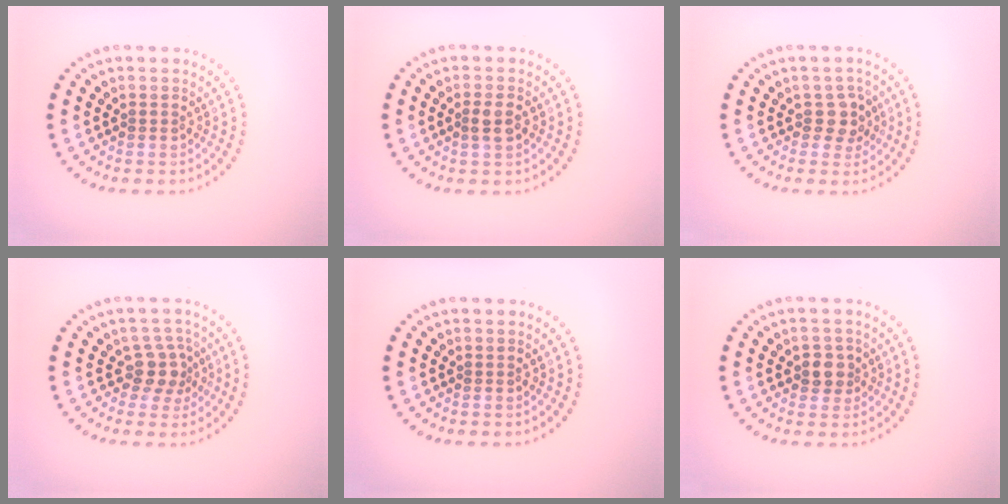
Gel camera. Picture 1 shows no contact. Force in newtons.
{"total": 1.8, "press": 1.8, "slide": 0.4}
{"total": 2.3, "press": 2.1, "slide": 0.9}
{"total": 2.7, "press": 2.1, "slide": 1.7}
{"total": 0.0}
{"total": 2.0, "press": 1.8, "slide": 0.9}